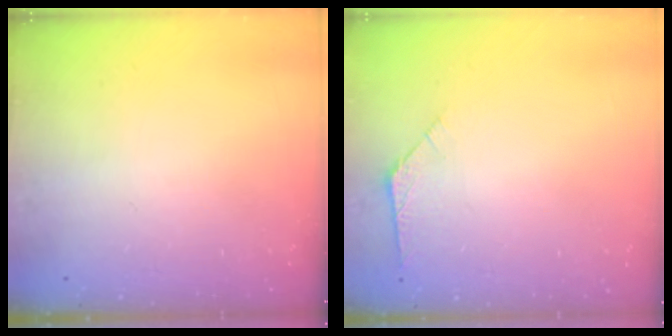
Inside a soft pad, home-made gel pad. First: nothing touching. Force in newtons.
{"total": 2.5, "press": 2.4, "slide": 0.7}